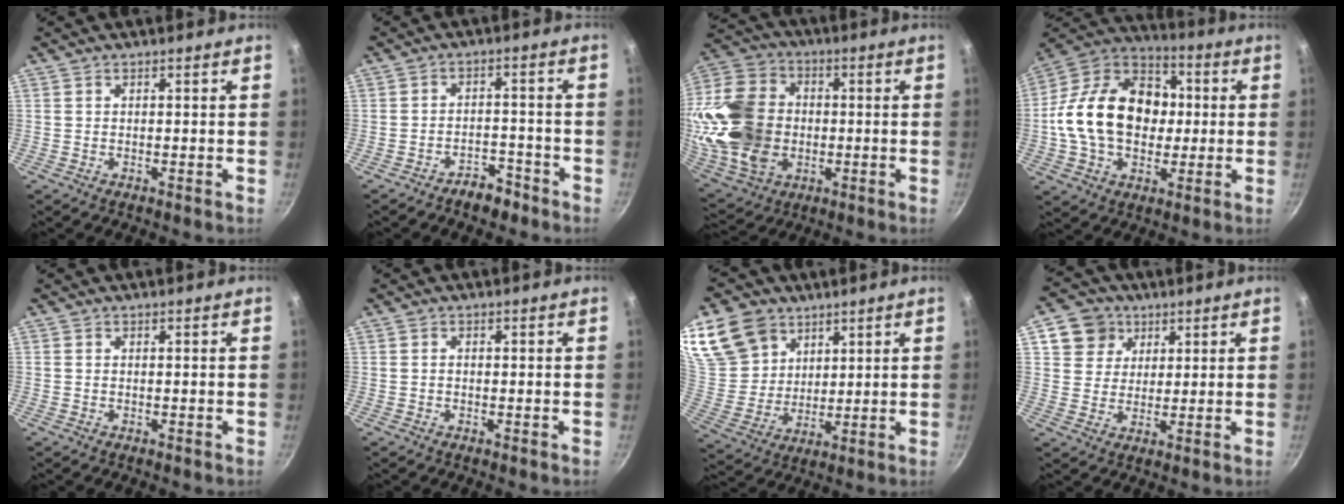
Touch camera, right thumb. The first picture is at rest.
{"total": 4.5, "force": [-3.6, 2.2, 1.6], "torque": [-0.008, 0.038, -0.052]}
{"total": 22.7, "force": [-1.2, 17.1, 14.8], "torque": [-0.282, 0.021, -0.014]}
{"total": 21.8, "force": [0.3, 15.9, 14.9], "torque": [-0.219, 0.035, -0.008]}
{"total": 0.0}
{"total": 0.8, "force": [-0.1, 0.6, 0.4], "torque": [-0.008, 0.004, -0.003]}
{"total": 16.7, "force": [9.3, 12.1, 6.8], "torque": [-0.117, -0.033, 0.189]}
{"total": 7.9, "force": [3.6, 6.8, 2.1], "torque": [-0.002, 0.001, 0.056]}